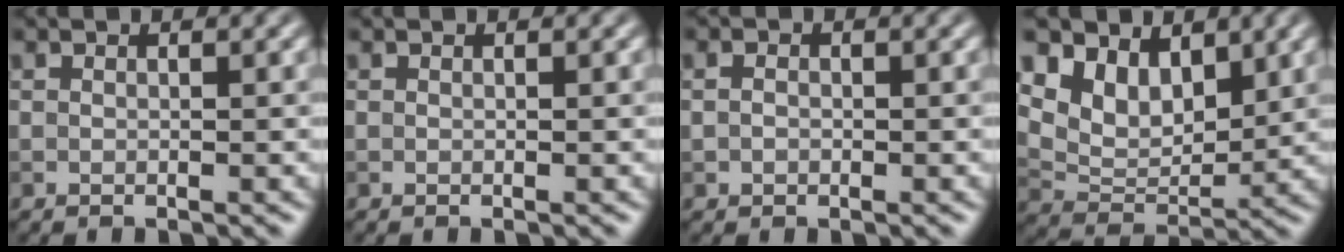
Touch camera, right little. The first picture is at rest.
{"total": 0.0}
{"total": 1.1, "force": [0.0, 0.9, 0.7], "torque": [-0.011, 0.001, -0.004]}
{"total": 5.4, "force": [3.9, 3.1, 2.2], "torque": [-0.054, -0.013, 0.071]}